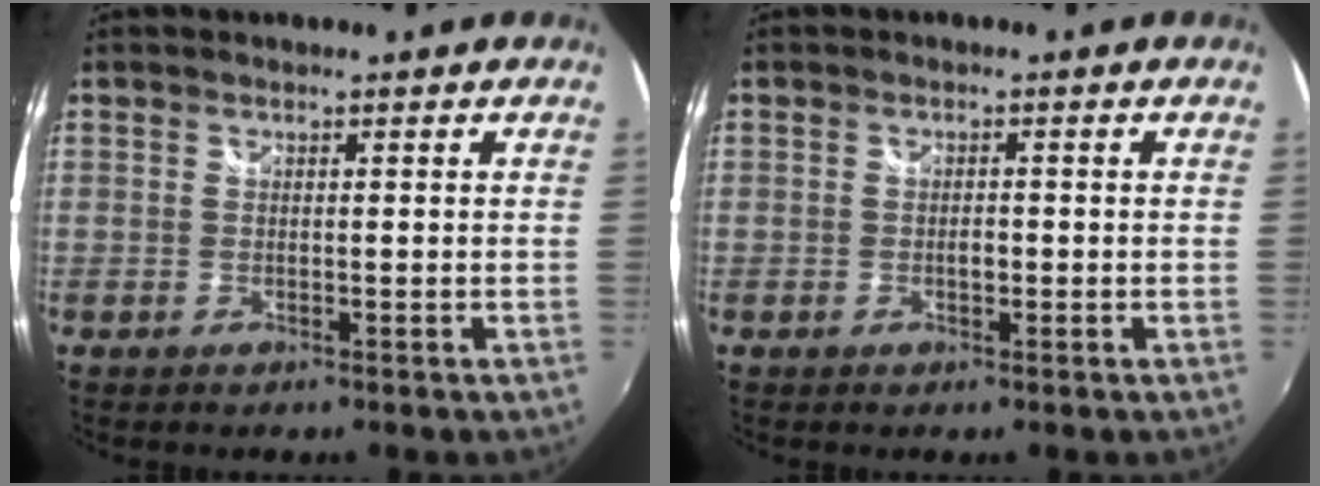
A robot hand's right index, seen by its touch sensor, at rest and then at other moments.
{"total": 1.4, "force": [-0.4, 0.8, 1.1], "torque": [-0.020, 0.001, -0.008]}